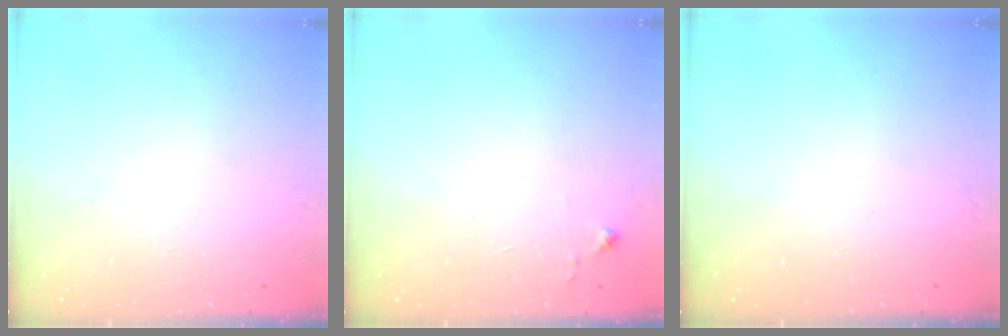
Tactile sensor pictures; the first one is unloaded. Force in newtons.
{"total": 4.7, "press": 4.7, "slide": 0.6}
{"total": 0.0}